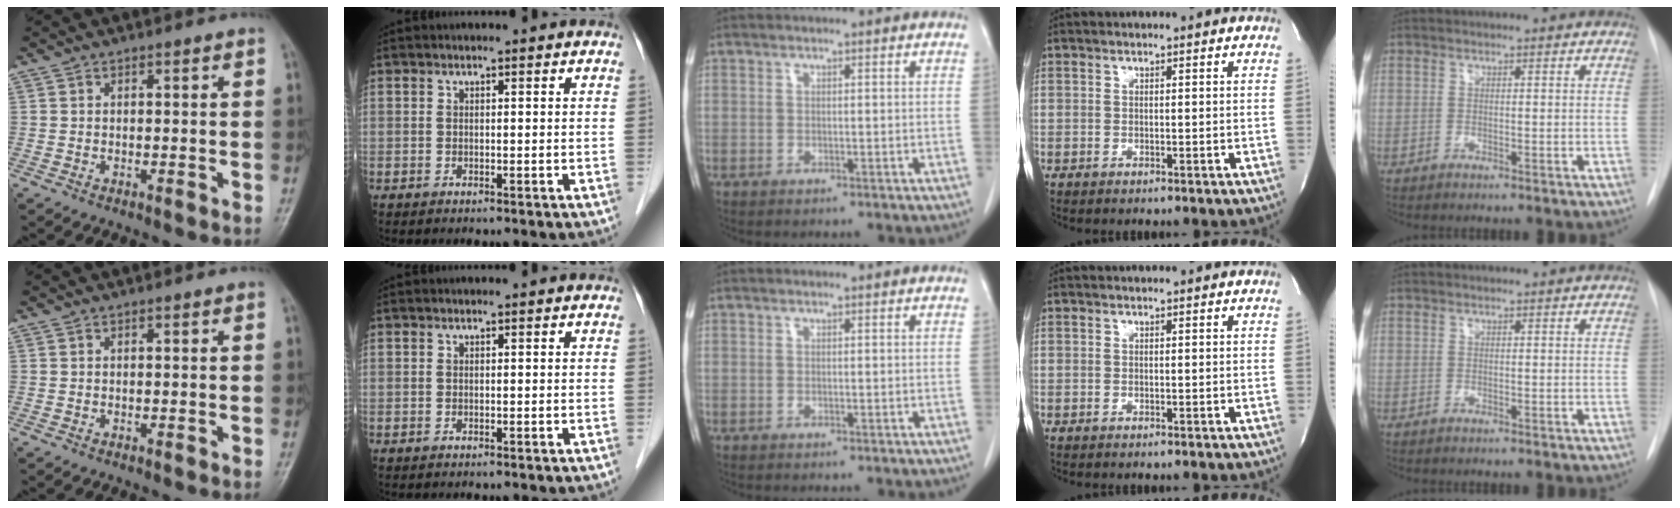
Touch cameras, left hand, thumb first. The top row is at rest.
{}